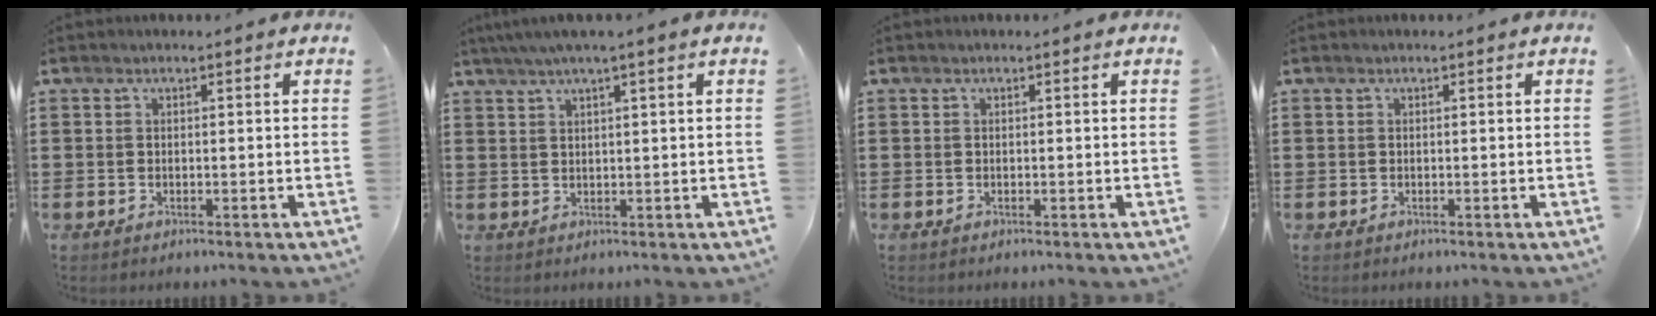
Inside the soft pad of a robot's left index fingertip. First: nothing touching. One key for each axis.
{"total": 2.5, "fx": 1.5, "fy": -0.3, "fz": 2.0, "tx": -0.040, "ty": 0.003, "tz": 0.027}
{"total": 0.0}
{"total": 0.0}